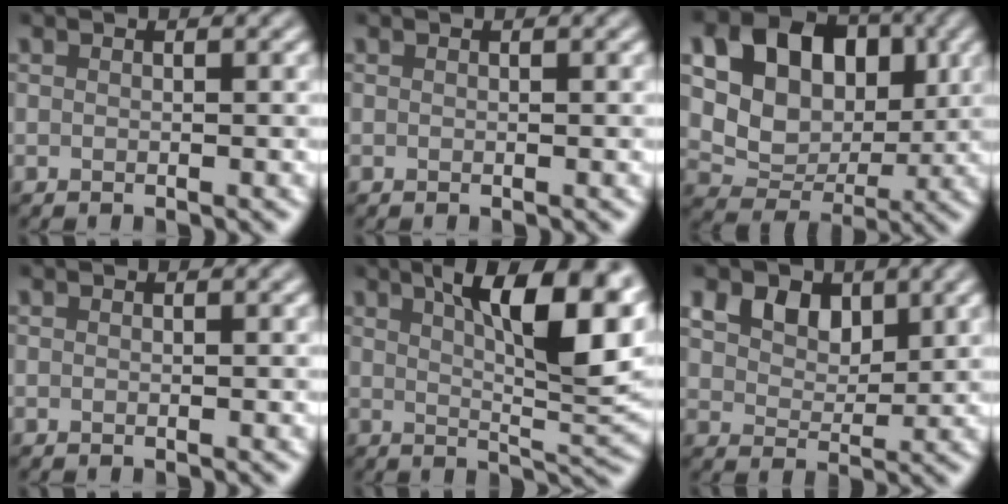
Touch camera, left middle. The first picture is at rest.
{"total": 0.0}
{"total": 12.6, "force": [3.7, 9.9, 6.9], "torque": [-0.132, 0.037, 0.059]}
{"total": 0.0}
{"total": 11.4, "force": [4.4, 3.2, 10.1], "torque": [-0.131, 0.008, 0.067]}
{"total": 5.5, "force": [3.2, 3.7, 2.6], "torque": [-0.069, 0.004, 0.055]}